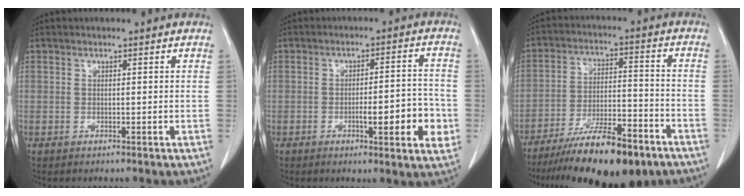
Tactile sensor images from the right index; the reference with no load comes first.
{"total": 8.9, "force": [-2.4, 1.4, 8.4], "torque": [-0.110, 0.005, -0.030]}
{"total": 17.0, "force": [-12.7, 3.7, 10.7], "torque": [-0.155, -0.008, -0.207]}